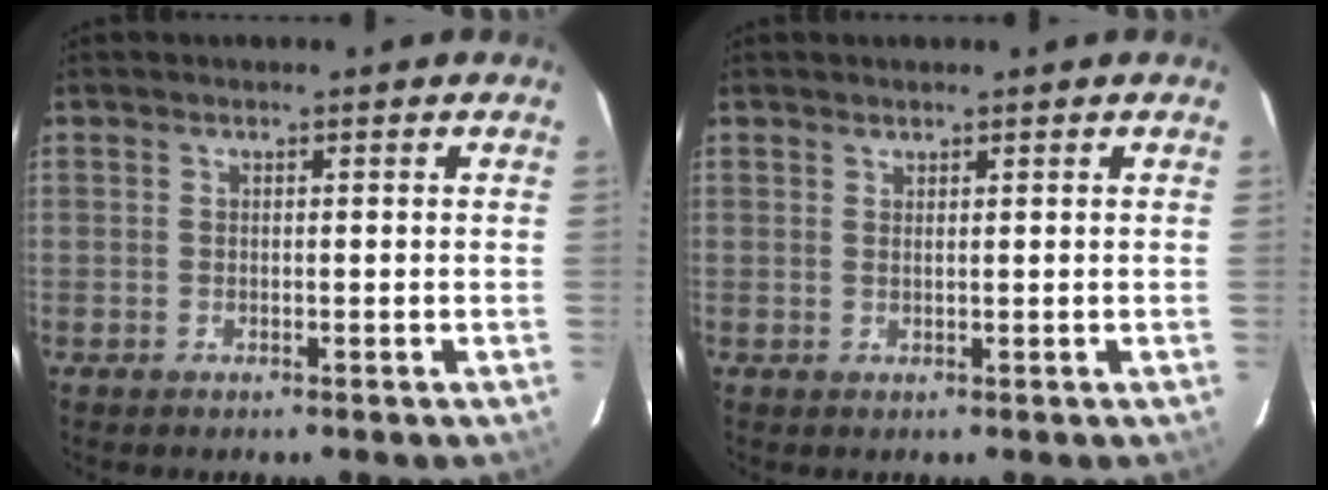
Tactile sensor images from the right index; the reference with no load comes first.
{"total": 0.8, "force": [0.7, 0.0, 0.2], "torque": [-0.008, -0.002, 0.012]}